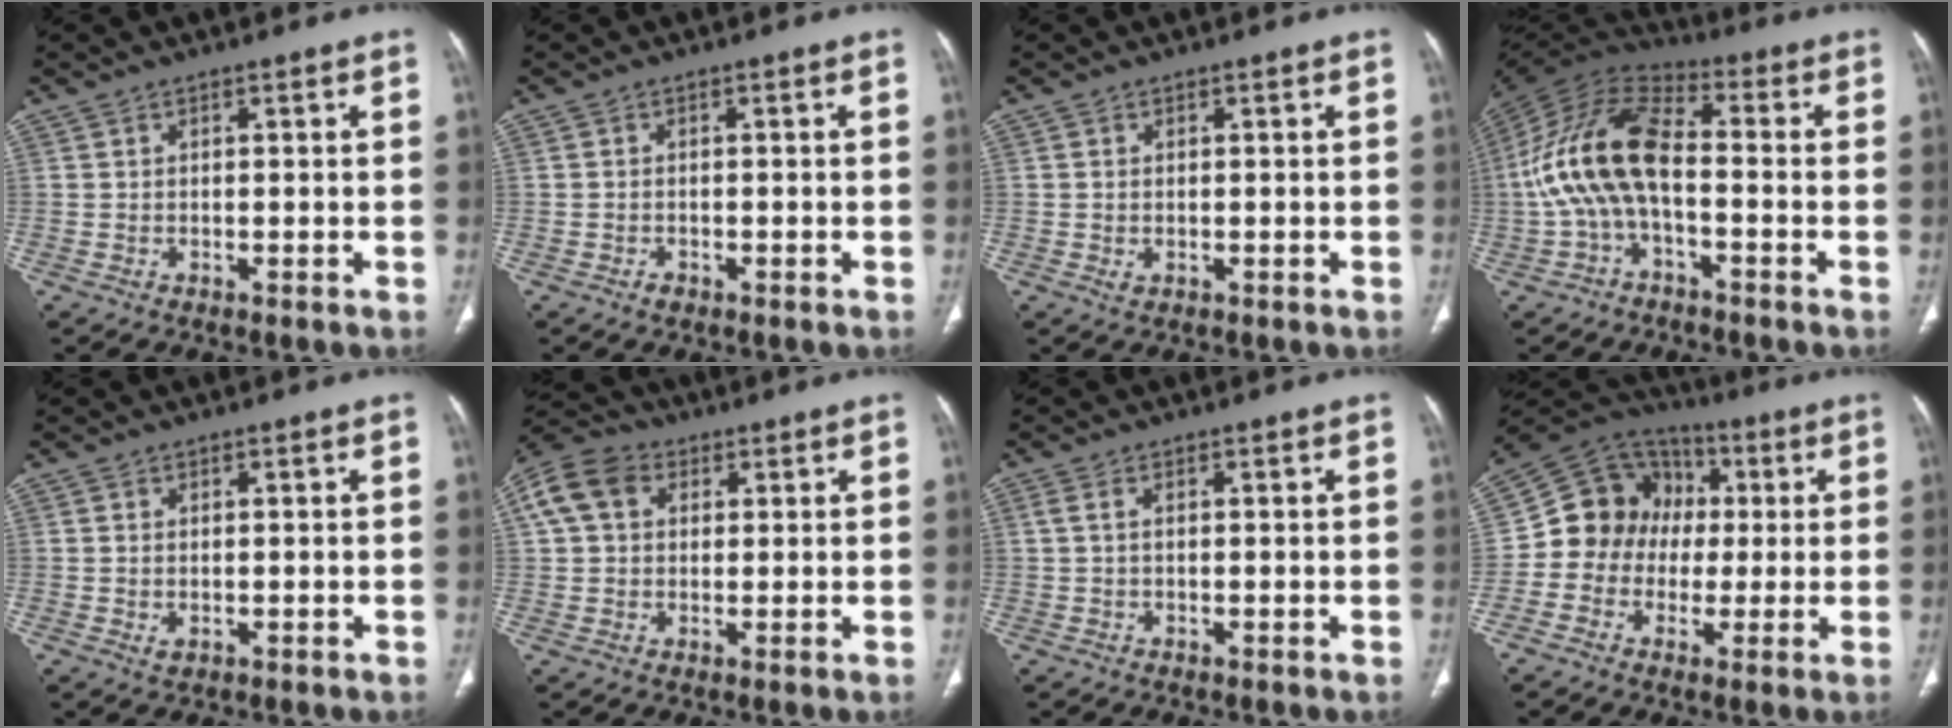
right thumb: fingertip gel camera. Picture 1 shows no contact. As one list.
[{"total": 1.1, "force": [-0.7, 0.8, 0.4], "torque": [-0.005, 0.004, -0.010]}, {"total": 1.1, "force": [-0.1, 0.8, 0.8], "torque": [-0.018, -0.002, 0.001]}, {"total": 15.3, "force": [-2.1, 7.8, 13.0], "torque": [-0.262, 0.043, -0.049]}, {"total": 1.5, "force": [-0.2, 1.1, 1.1], "torque": [-0.022, -0.003, 0.000]}, {"total": 10.1, "force": [3.0, 7.7, 5.8], "torque": [-0.110, 0.021, 0.048]}, {"total": 1.4, "force": [0.3, 0.7, 1.3], "torque": [-0.034, 0.005, 0.006]}, {"total": 13.5, "force": [-0.2, 12.2, 5.6], "torque": [-0.064, 0.034, -0.013]}]